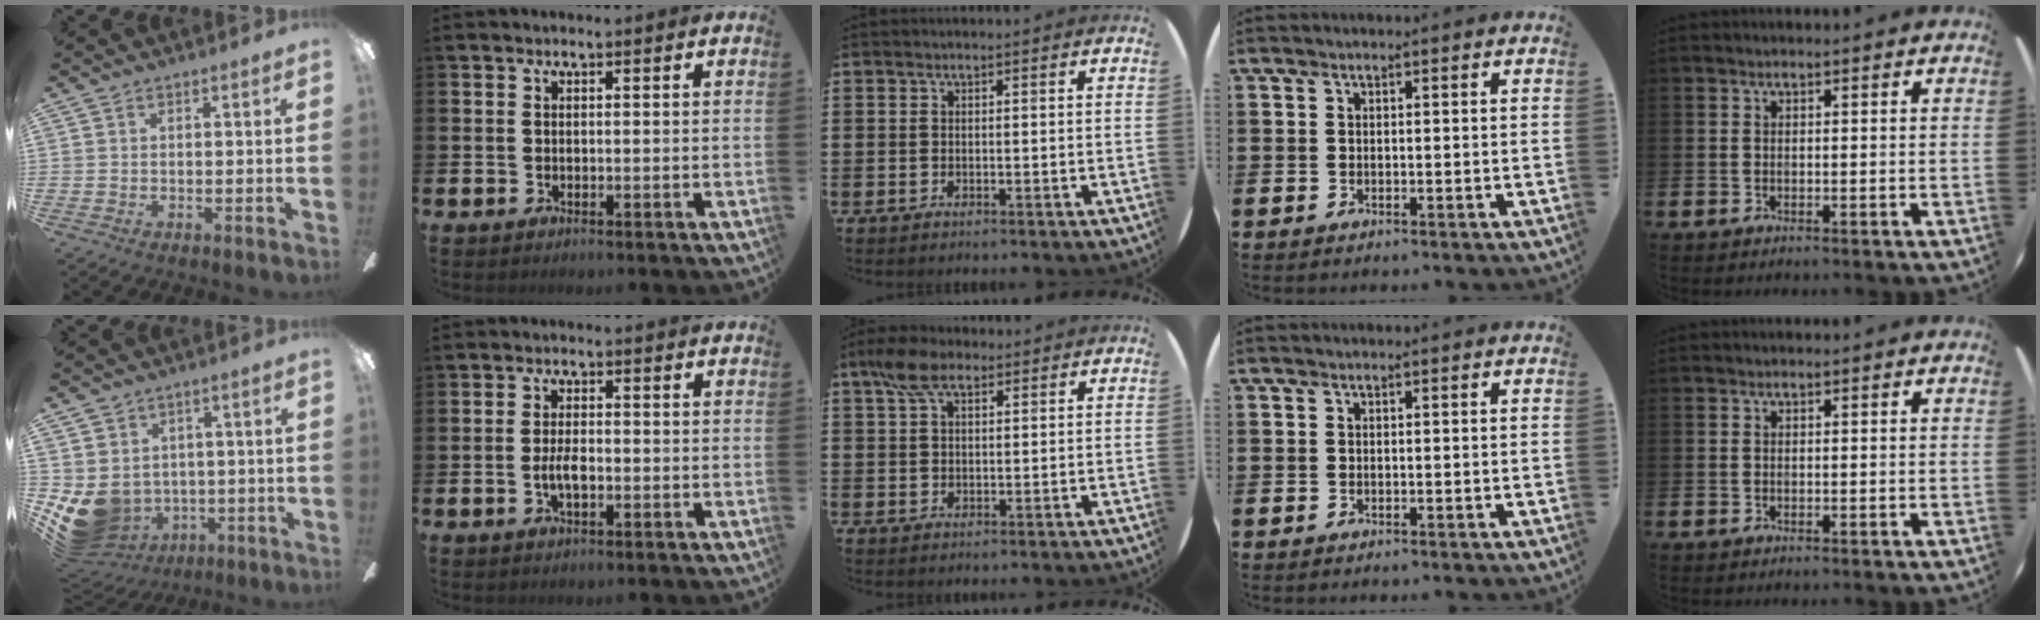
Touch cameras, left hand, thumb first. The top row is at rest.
{"thumb": {"total": 9.6, "force": [-2.0, 8.7, 3.7], "torque": [-0.110, -0.004, -0.026]}, "index": {"total": 3.1, "force": [-0.7, 1.3, 2.7], "torque": [-0.050, 0.002, -0.013]}, "middle": {"total": 5.4, "force": [3.4, 2.6, 3.2], "torque": [-0.065, 0.006, 0.061]}}